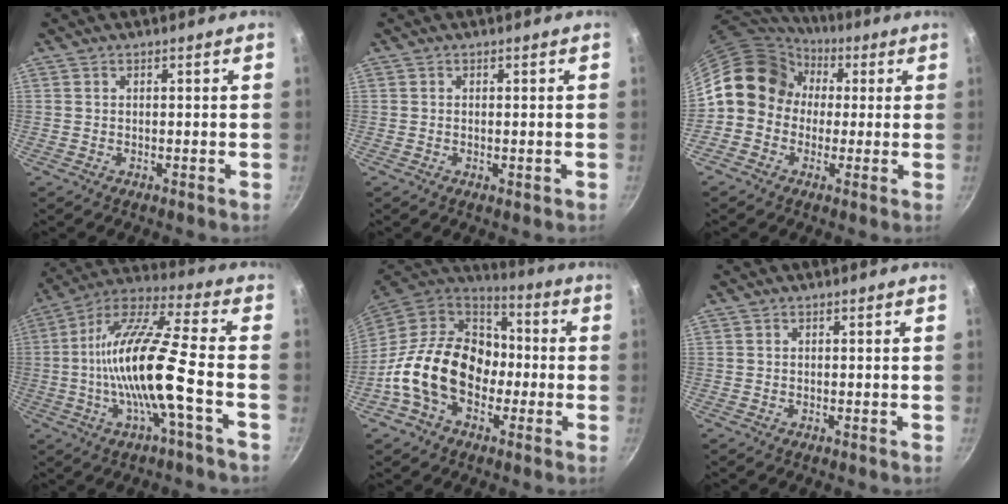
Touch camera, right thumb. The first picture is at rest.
{"total": 0.7, "force": [-0.1, 0.3, 0.6], "torque": [-0.009, -0.001, -0.002]}
{"total": 13.1, "force": [1.2, 11.6, 5.9], "torque": [-0.064, 0.033, 0.001]}
{"total": 18.0, "force": [-3.6, 3.2, 17.3], "torque": [-0.316, 0.032, -0.078]}
{"total": 20.6, "force": [-3.6, 15.1, 13.5], "torque": [-0.201, 0.053, -0.074]}
{"total": 0.0}